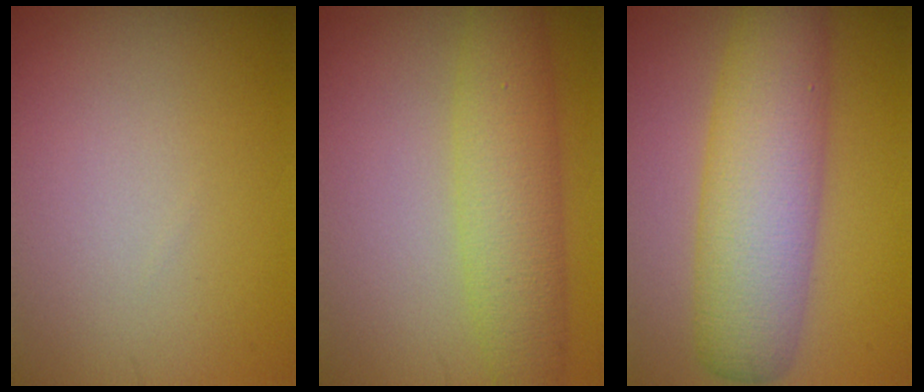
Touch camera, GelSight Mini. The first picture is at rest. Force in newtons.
{"total": 5.4, "press": 5.4, "slide": 0.2}
{"total": 7.9, "press": 7.9, "slide": 0.3}